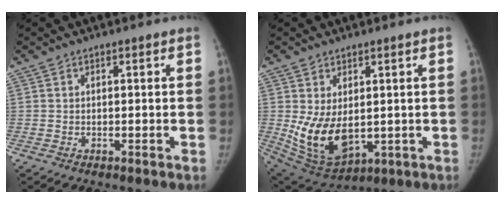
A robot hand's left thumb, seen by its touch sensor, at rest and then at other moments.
{"total": 11.7, "force": [0.0, 7.0, 9.4], "torque": [-0.154, -0.020, 0.029]}